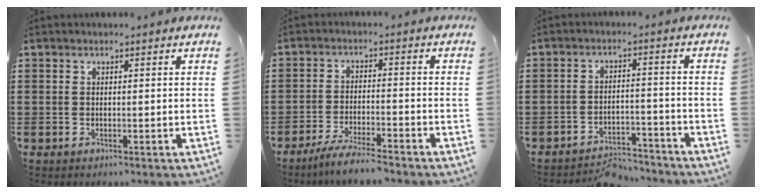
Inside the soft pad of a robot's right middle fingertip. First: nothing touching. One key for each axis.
{"total": 4.9, "fx": -4.4, "fy": -0.2, "fz": 2.1, "tx": -0.048, "ty": -0.012, "tz": -0.085}
{"total": 4.8, "fx": -4.7, "fy": 0.8, "fz": 0.7, "tx": -0.012, "ty": 0.009, "tz": -0.095}